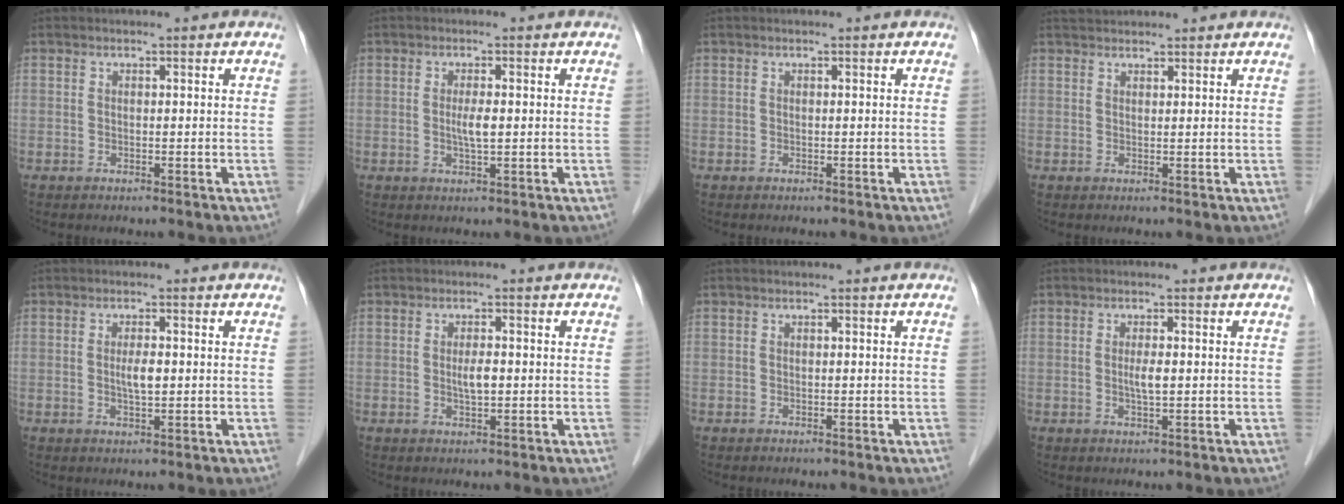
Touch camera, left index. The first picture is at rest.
{"total": 2.4, "force": [0.0, 0.3, 2.4], "torque": [-0.048, -0.002, 0.001]}
{"total": 0.0}
{"total": 2.6, "force": [2.5, 0.4, 0.4], "torque": [-0.006, 0.028, 0.046]}
{"total": 2.5, "force": [0.0, 0.6, 2.4], "torque": [-0.046, 0.001, 0.003]}
{"total": 2.4, "force": [-0.1, 0.7, 2.3], "torque": [-0.043, 0.001, 0.000]}
{"total": 0.0}
{"total": 2.0, "force": [0.0, 0.3, 2.0], "torque": [-0.040, -0.001, 0.001]}